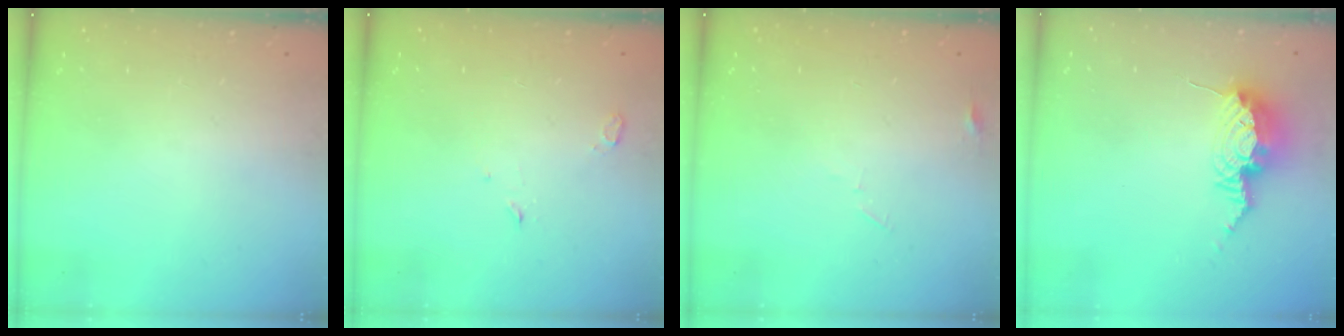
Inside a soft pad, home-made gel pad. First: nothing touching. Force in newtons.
{"total": 2.7, "press": 2.6, "slide": 0.8}
{"total": 2.9, "press": 2.9, "slide": 0.2}
{"total": 10.3, "press": 10.2, "slide": 1.0}